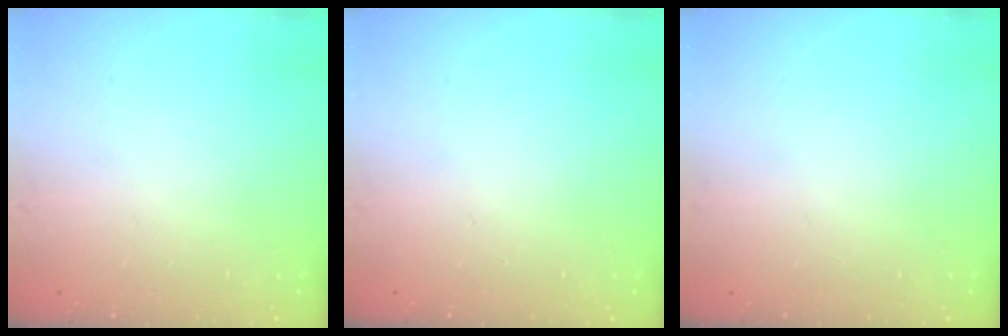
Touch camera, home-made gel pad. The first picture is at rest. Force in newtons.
{"total": 0.0}
{"total": 0.0}